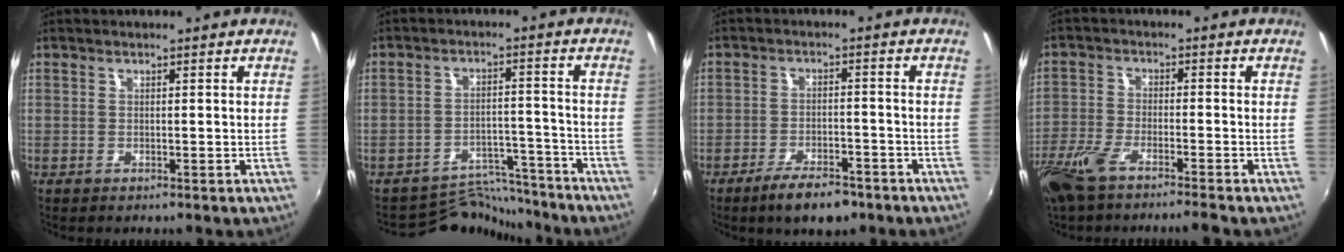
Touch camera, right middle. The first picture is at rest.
{"total": 8.7, "force": [-8.3, 2.4, -0.6], "torque": [0.002, 0.023, -0.127]}
{"total": 8.1, "force": [-6.0, 2.9, 4.6], "torque": [-0.104, -0.011, -0.096]}
{"total": 8.9, "force": [-6.9, 1.3, 5.4], "torque": [-0.135, -0.027, -0.135]}